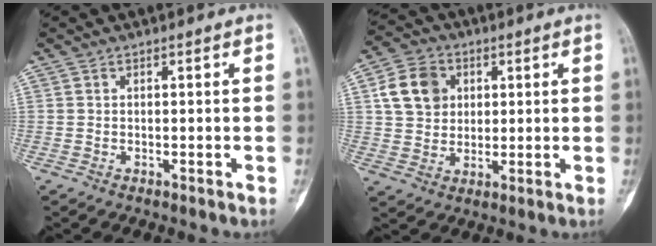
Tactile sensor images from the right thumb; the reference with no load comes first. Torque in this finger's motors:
{"motor_torque": [0.33, 0.32, 0.41, -0.07, 0.04]}